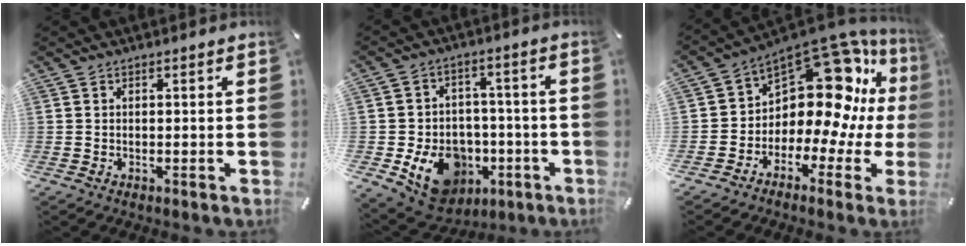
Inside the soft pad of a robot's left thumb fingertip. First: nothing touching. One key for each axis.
{"total": 14.3, "fx": -4.8, "fy": 11.4, "fz": 7.0, "tx": -0.103, "ty": 0.028, "tz": -0.069}
{"total": 16.2, "fx": 6.5, "fy": 9.8, "fz": 11.1, "tx": -0.176, "ty": -0.077, "tz": 0.104}